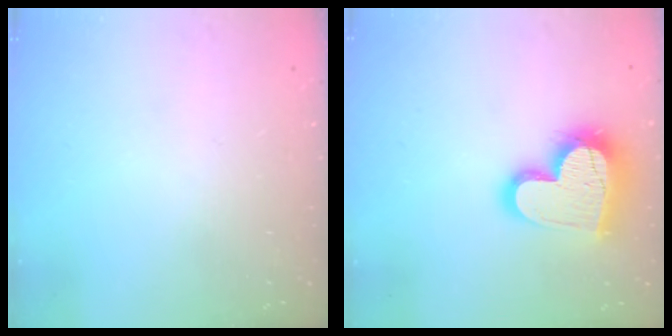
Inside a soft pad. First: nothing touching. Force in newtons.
{"total": 18.7, "press": 18.6, "slide": 1.4}